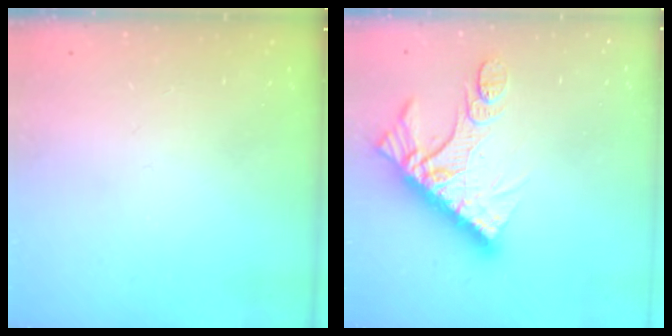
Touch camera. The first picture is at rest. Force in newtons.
{"total": 15.5, "press": 15.4, "slide": 1.4}